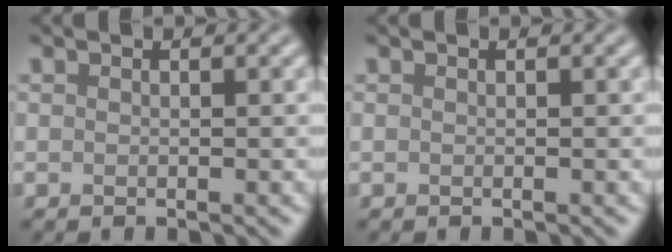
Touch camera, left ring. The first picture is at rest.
{"total": 0.0}